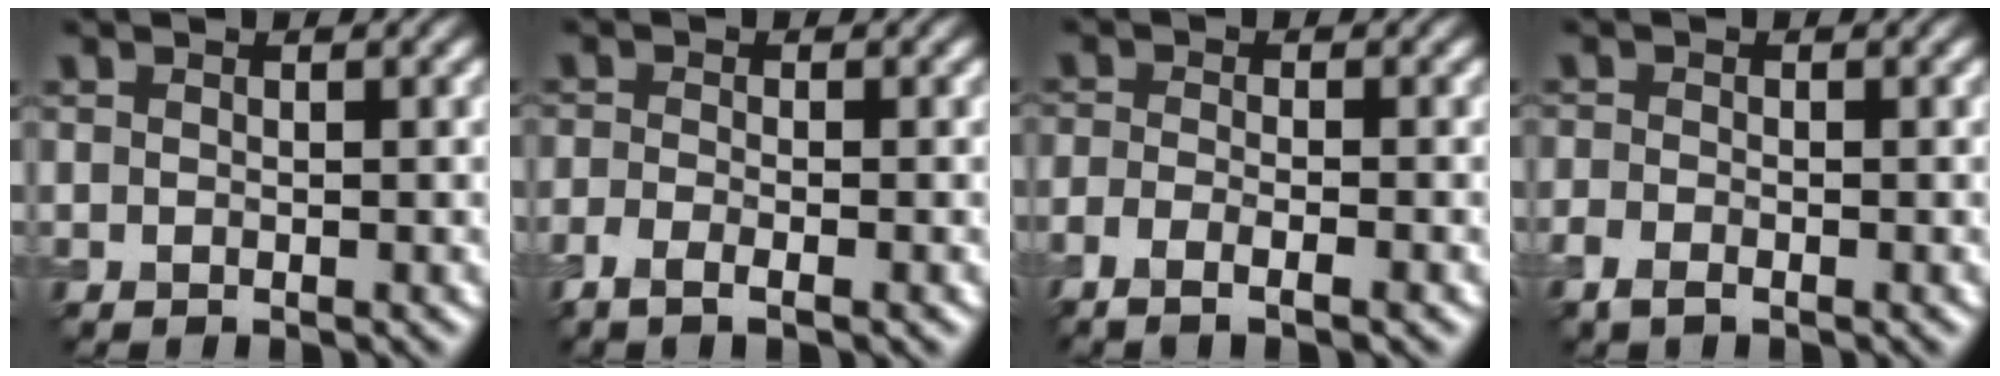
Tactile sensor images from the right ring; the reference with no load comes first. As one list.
[{"total": 2.2, "force": [-1.5, 0.3, 1.6], "torque": [-0.034, -0.004, -0.027]}, {"total": 3.7, "force": [-2.5, 0.8, 2.6], "torque": [-0.045, -0.003, -0.044]}, {"total": 1.2, "force": [-1.0, 0.4, 0.7], "torque": [-0.015, -0.003, -0.023]}]